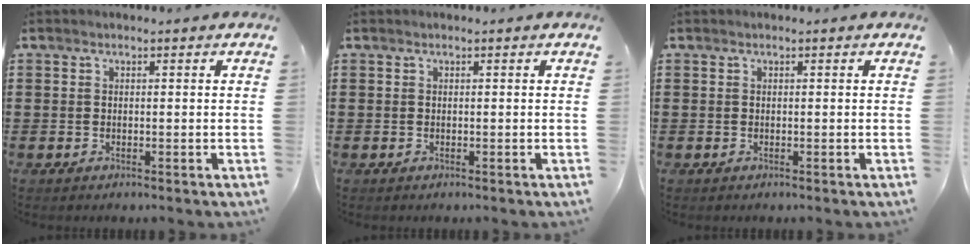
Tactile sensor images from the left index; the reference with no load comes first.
{"total": 0.0}
{"total": 0.0}